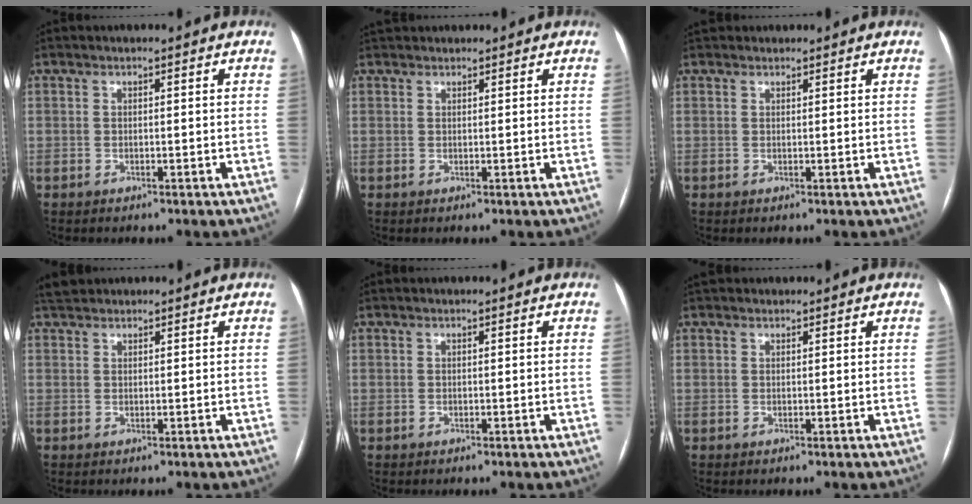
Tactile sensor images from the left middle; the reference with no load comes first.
{"total": 2.9, "force": [2.6, 1.0, 0.6], "torque": [-0.010, 0.034, 0.044]}
{"total": 1.6, "force": [1.3, 0.8, 0.0], "torque": [0.001, 0.020, 0.020]}
{"total": 2.3, "force": [2.1, 0.8, 0.4], "torque": [-0.013, 0.019, 0.039]}
{"total": 0.0}
{"total": 1.6, "force": [1.4, 0.9, 0.1], "torque": [-0.002, 0.022, 0.021]}